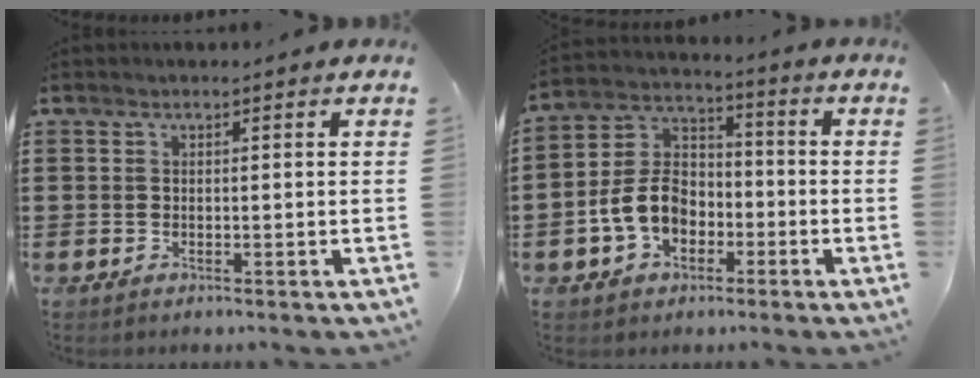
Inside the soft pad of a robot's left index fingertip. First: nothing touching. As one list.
[{"total": 8.4, "force": [-3.0, 6.2, 4.8], "torque": [-0.133, 0.010, -0.064]}]